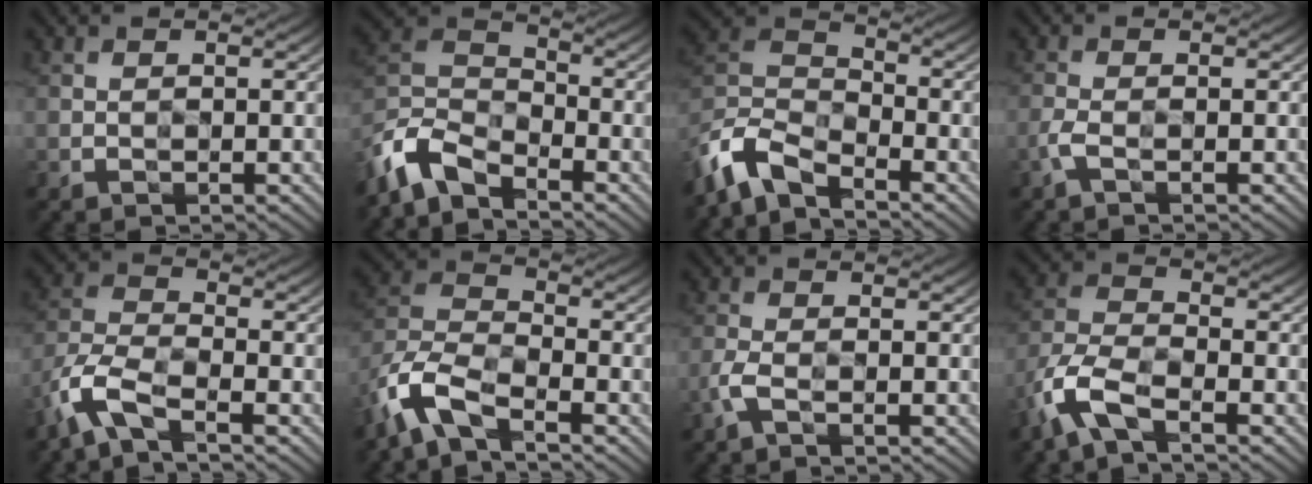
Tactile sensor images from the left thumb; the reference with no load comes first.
{"total": 8.5, "force": [-7.0, 3.1, 3.9], "torque": [-0.095, -0.005, -0.161]}
{"total": 9.0, "force": [-7.3, 2.9, 4.4], "torque": [-0.108, -0.005, -0.165]}
{"total": 1.7, "force": [-0.9, 0.4, 1.4], "torque": [-0.042, 0.003, -0.022]}
{"total": 6.8, "force": [-4.6, 2.1, 4.6], "torque": [-0.115, -0.003, -0.111]}
{"total": 9.0, "force": [-6.2, 3.0, 5.8], "torque": [-0.134, -0.003, -0.146]}
{"total": 2.2, "force": [-1.1, 0.7, 1.7], "torque": [-0.053, 0.002, -0.029]}
{"total": 7.1, "force": [-4.6, 2.5, 4.9], "torque": [-0.122, -0.002, -0.112]}